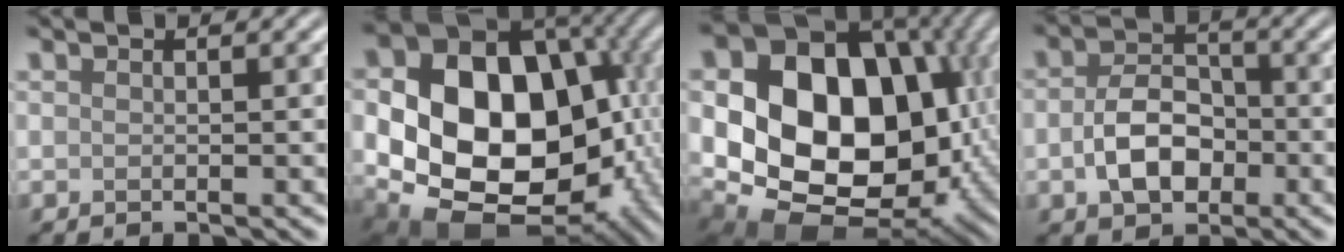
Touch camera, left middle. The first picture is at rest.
{"total": 21.4, "force": [-1.4, 16.8, 13.2], "torque": [-0.230, -0.019, -0.034]}
{"total": 20.3, "force": [0.9, 15.6, 13.0], "torque": [-0.239, -0.014, 0.028]}
{"total": 5.1, "force": [-1.1, 3.5, 3.6], "torque": [-0.067, 0.000, -0.023]}